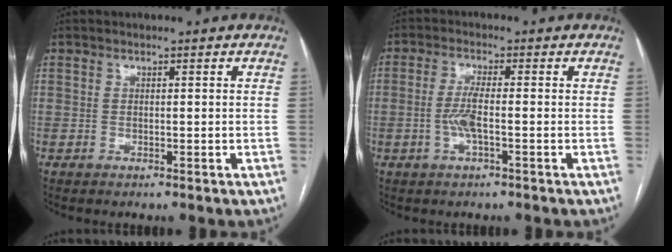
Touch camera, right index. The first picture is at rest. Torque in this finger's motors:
{"motor_torque": [0.72, -0.05, 0.41, 0.12]}